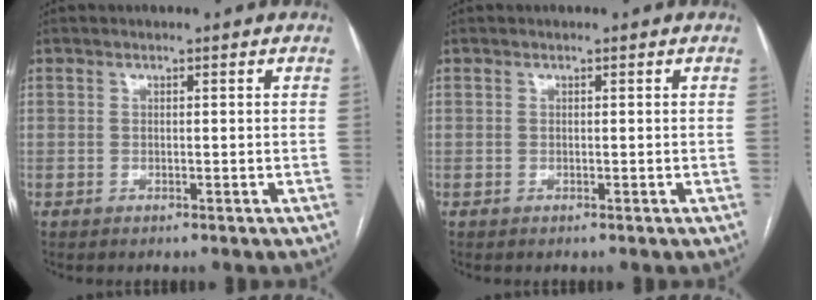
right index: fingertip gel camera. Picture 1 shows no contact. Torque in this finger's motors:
{"motor_torque": [0.08, 0.00, -0.01, 0.00]}